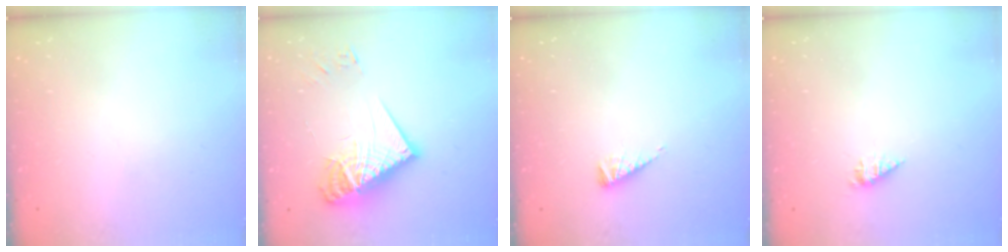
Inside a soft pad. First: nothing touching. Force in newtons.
{"total": 16.4, "press": 16.4, "slide": 1.2}
{"total": 5.0, "press": 5.0, "slide": 0.4}
{"total": 2.3, "press": 2.3, "slide": 0.3}